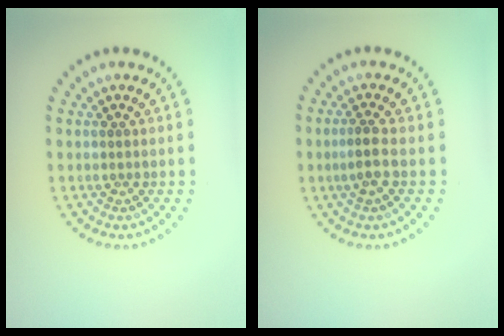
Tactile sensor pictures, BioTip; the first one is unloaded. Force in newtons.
{"total": 1.9, "press": 1.6, "slide": 0.9}